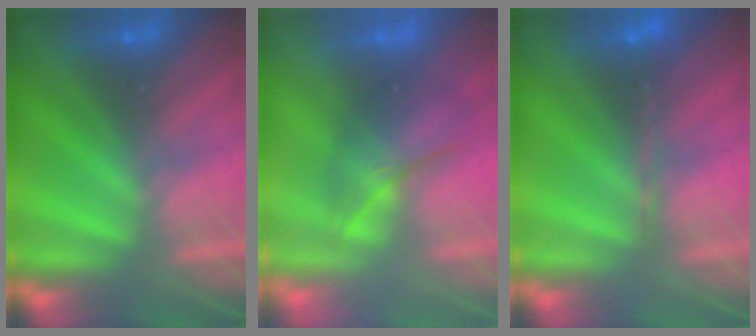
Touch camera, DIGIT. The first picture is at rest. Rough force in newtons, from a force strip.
{"total": 2.3}
{"total": 1.7}